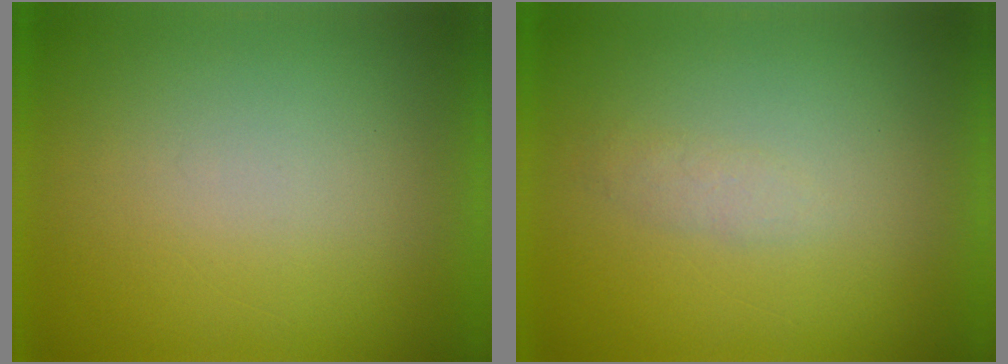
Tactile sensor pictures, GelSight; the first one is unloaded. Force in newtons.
{"total": 1.4}